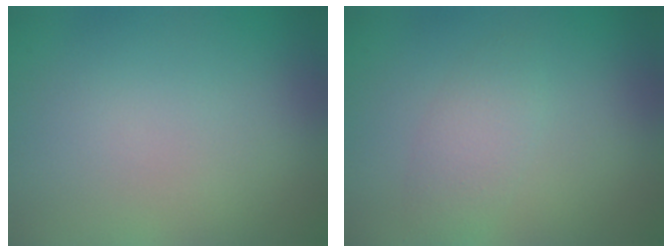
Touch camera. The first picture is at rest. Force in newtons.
{"total": 2.3, "press": 2.3, "slide": 0.2}